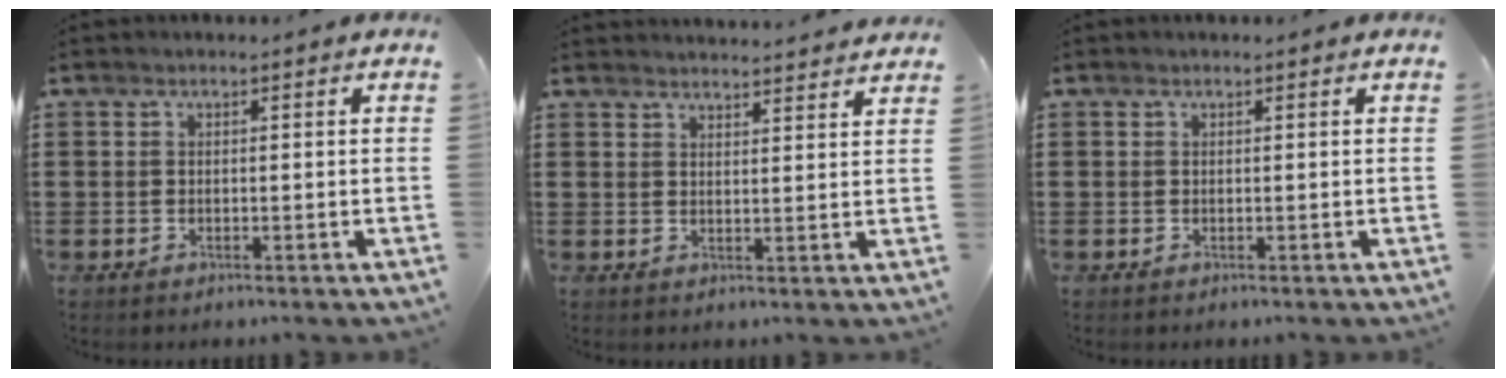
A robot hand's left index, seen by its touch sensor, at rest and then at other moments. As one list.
[{"total": 2.8, "force": [2.8, -0.3, -0.1], "torque": [0.002, -0.015, 0.051]}, {"total": 0.0}]